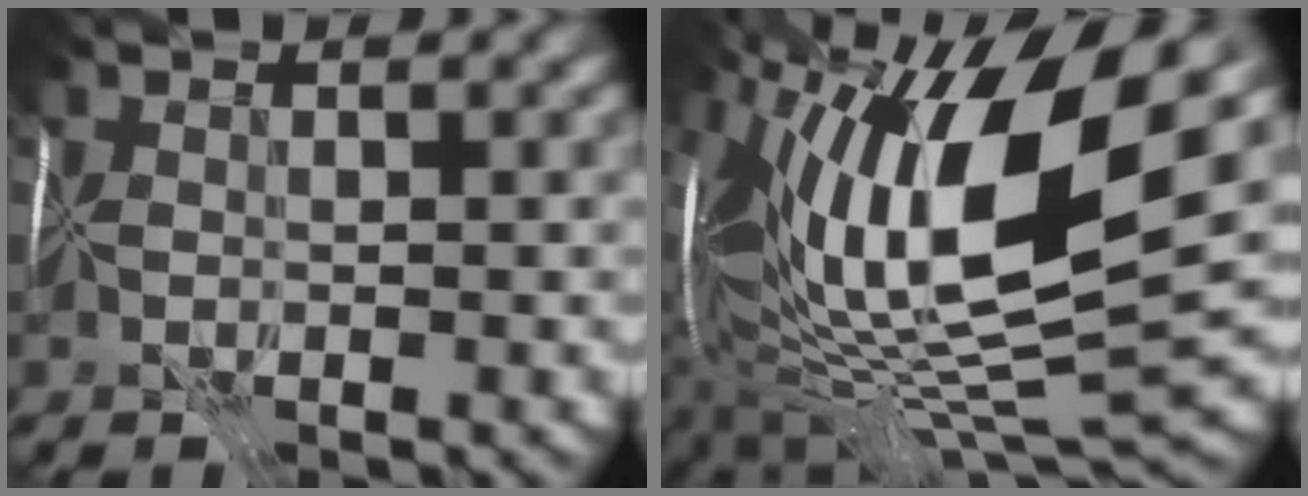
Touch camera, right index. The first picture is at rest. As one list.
[{"total": 16.8, "force": [3.4, 4.9, 15.7], "torque": [-0.277, -0.010, 0.064]}]